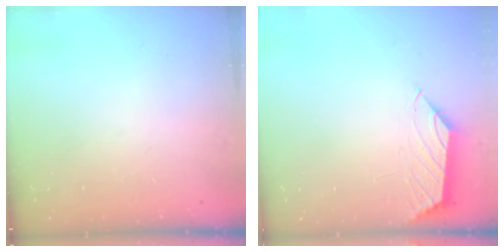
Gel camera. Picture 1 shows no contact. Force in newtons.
{"total": 0.9, "press": 0.8, "slide": 0.4}